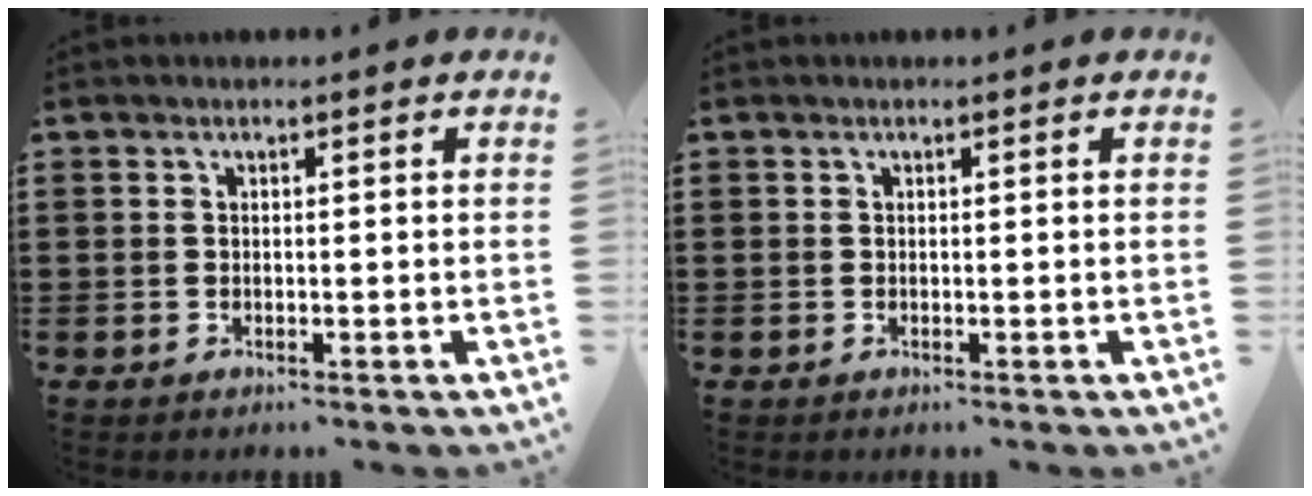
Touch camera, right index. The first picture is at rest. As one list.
[{"total": 0.0}]